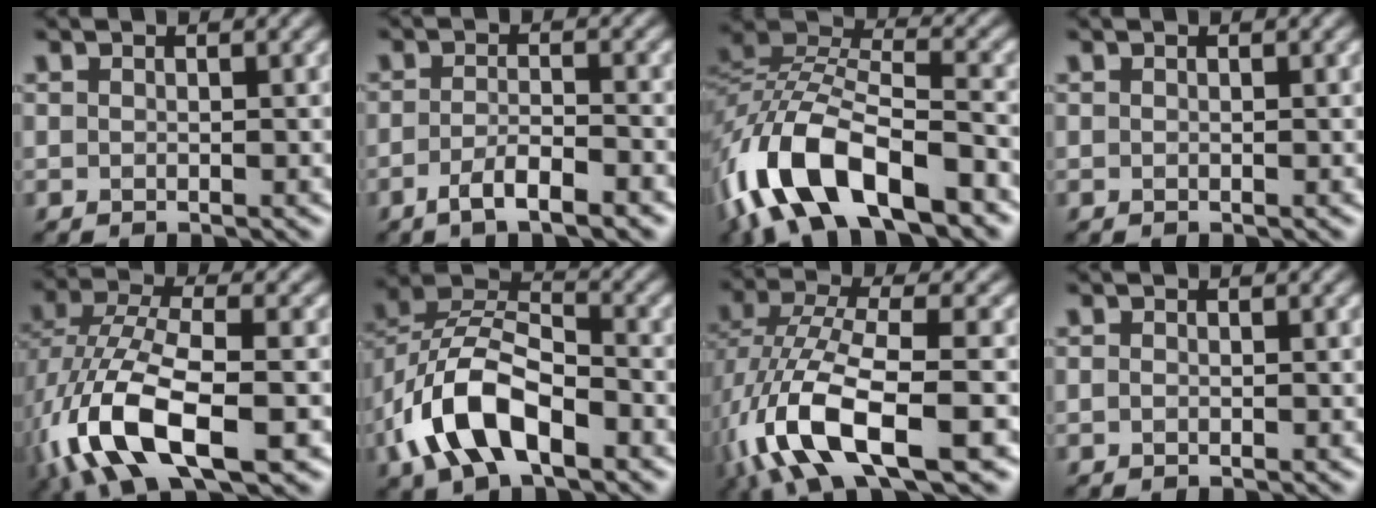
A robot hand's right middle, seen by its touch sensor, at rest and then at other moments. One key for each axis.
{"total": 3.9, "fx": -2.5, "fy": 0.9, "fz": 2.9, "tx": -0.054, "ty": -0.001, "tz": -0.044}
{"total": 13.1, "fx": -7.9, "fy": 5.8, "fz": 8.6, "tx": -0.175, "ty": 0.006, "tz": -0.160}
{"total": 0.0}
{"total": 11.5, "fx": -4.3, "fy": 5.6, "fz": 9.0, "tx": -0.201, "ty": -0.005, "tz": -0.078}
{"total": 9.7, "fx": -4.3, "fy": 5.1, "fz": 7.1, "tx": -0.149, "ty": 0.012, "tz": -0.091}
{"total": 10.8, "fx": -4.3, "fy": 4.4, "fz": 8.9, "tx": -0.184, "ty": -0.001, "tz": -0.082}
{"total": 0.0}